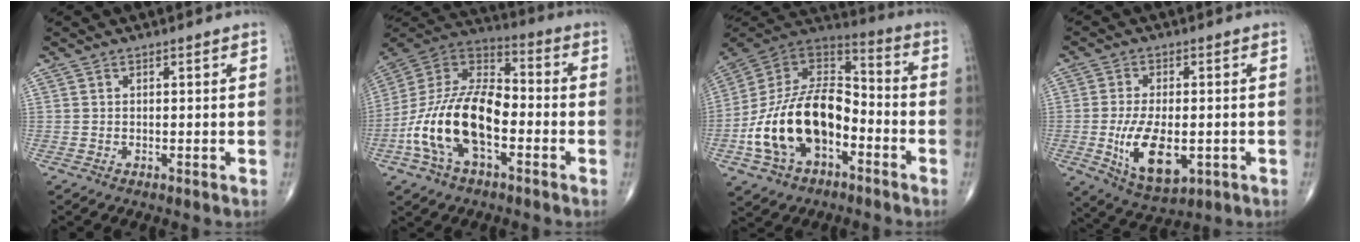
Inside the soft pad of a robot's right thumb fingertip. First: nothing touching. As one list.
[{"total": 19.9, "force": [-5.3, 10.5, 16.1], "torque": [-0.304, 0.045, -0.101]}, {"total": 21.2, "force": [-6.6, 12.8, 15.5], "torque": [-0.265, 0.061, -0.116]}, {"total": 11.9, "force": [-2.5, 6.0, 10.0], "torque": [-0.173, -0.012, -0.030]}]